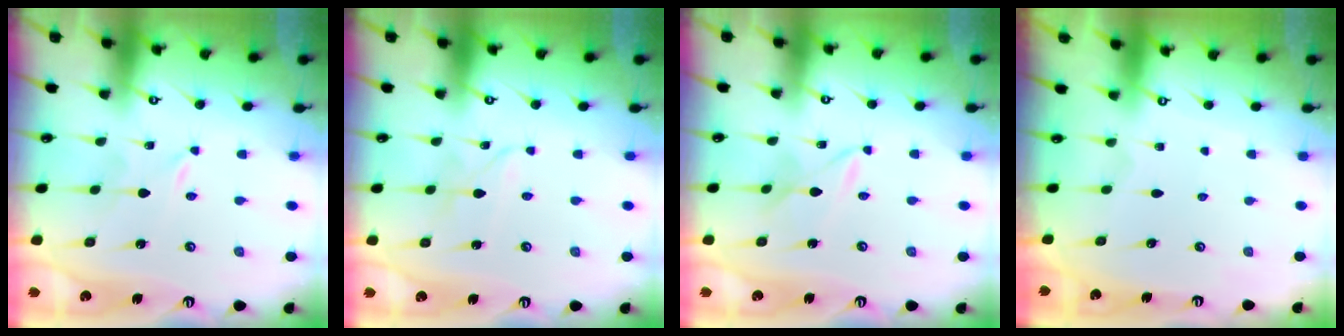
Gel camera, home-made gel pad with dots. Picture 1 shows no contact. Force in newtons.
{"total": 2.4, "press": 2.4, "slide": 0.3}
{"total": 2.7, "press": 2.7, "slide": 0.4}
{"total": 0.0}